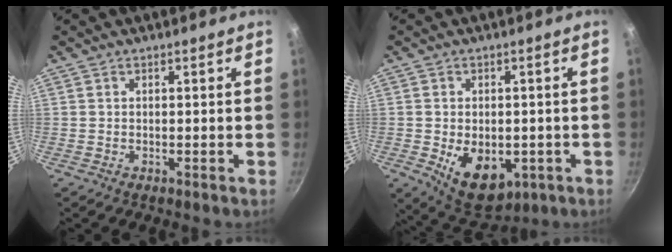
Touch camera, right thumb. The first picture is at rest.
{"total": 11.1, "force": [-2.7, 7.3, 7.9], "torque": [-0.086, -0.006, -0.017]}